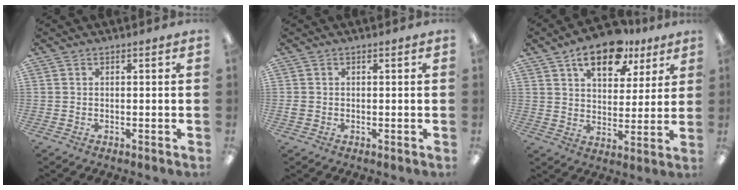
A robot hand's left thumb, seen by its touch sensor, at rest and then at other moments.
{"total": 1.1, "force": [0.0, 1.0, 0.5], "torque": [-0.008, 0.005, -0.002]}
{"total": 13.7, "force": [9.1, 7.1, 7.4], "torque": [-0.107, -0.041, 0.159]}